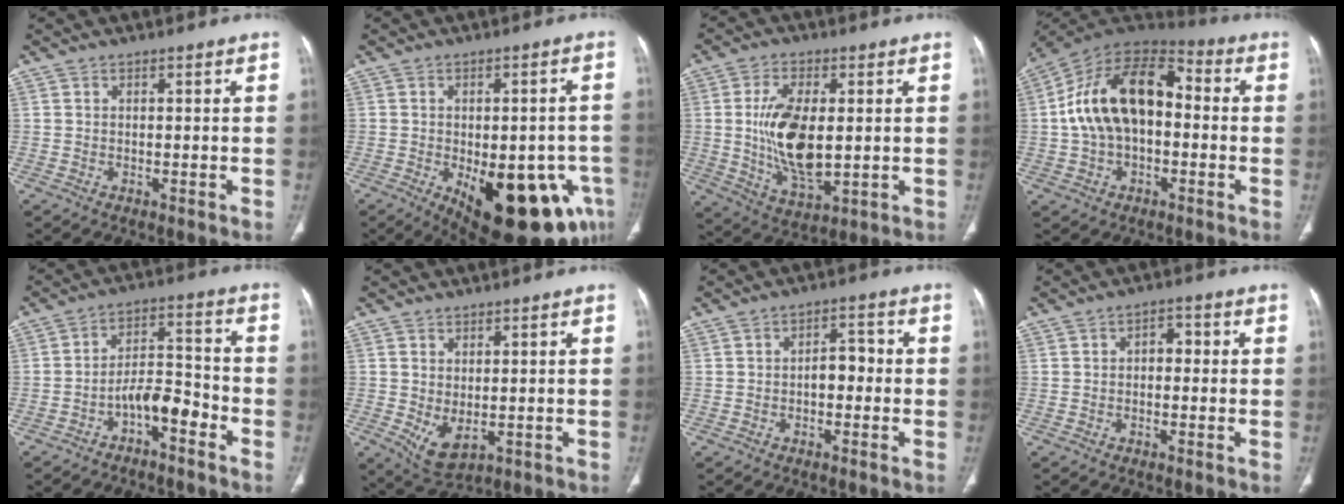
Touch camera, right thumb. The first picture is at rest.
{"total": 22.8, "force": [-8.9, 9.8, 18.6], "torque": [-0.182, 0.004, -0.096]}
{"total": 14.0, "force": [0.5, 6.9, 12.2], "torque": [-0.222, -0.016, 0.018]}
{"total": 18.4, "force": [0.4, 11.2, 14.6], "torque": [-0.246, 0.046, -0.002]}
{"total": 7.3, "force": [-4.2, 3.0, 5.2], "torque": [-0.078, 0.055, -0.074]}
{"total": 5.1, "force": [-0.5, 2.9, 4.2], "torque": [-0.071, -0.009, 0.012]}
{"total": 4.1, "force": [-0.7, 2.5, 3.1], "torque": [-0.030, 0.019, -0.018]}
{"total": 3.0, "force": [0.1, 2.0, 2.2], "torque": [-0.016, 0.015, -0.007]}